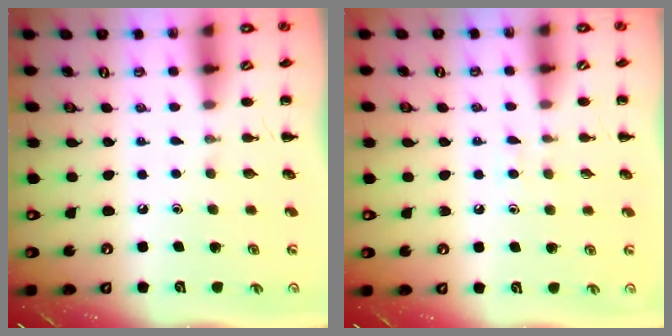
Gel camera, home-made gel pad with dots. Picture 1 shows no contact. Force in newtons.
{"total": 3.9, "press": 3.6, "slide": 1.5}